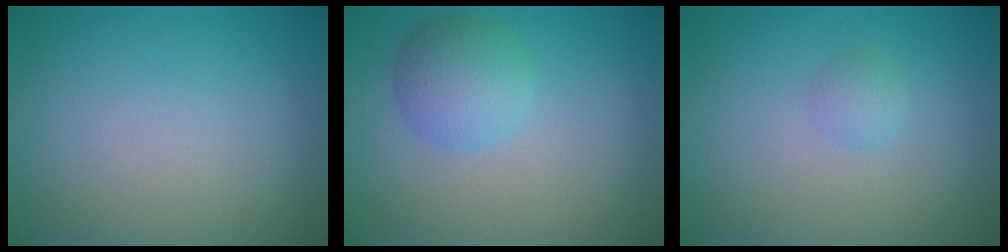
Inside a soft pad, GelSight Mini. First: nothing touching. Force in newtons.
{"total": 3.5, "press": 3.5, "slide": 0.2}
{"total": 1.1, "press": 1.1, "slide": 0.0}